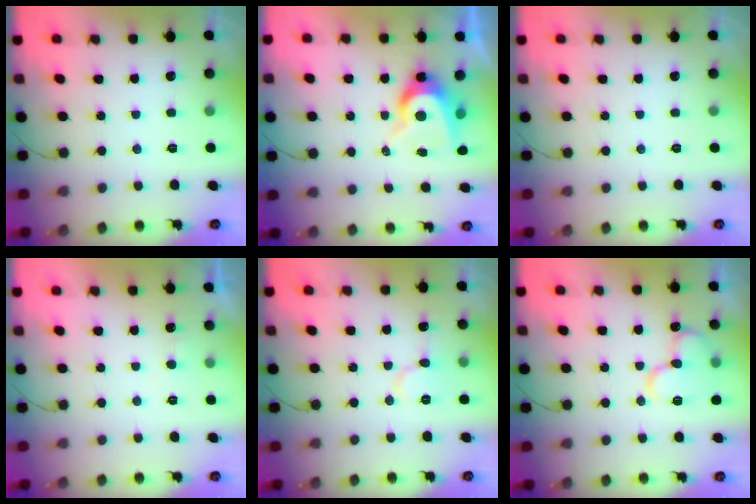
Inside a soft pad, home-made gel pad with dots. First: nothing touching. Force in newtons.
{"total": 8.4, "press": 8.4, "slide": 0.5}
{"total": 0.0}
{"total": 3.0, "press": 2.9, "slide": 0.4}
{"total": 6.7, "press": 6.7, "slide": 0.7}
{"total": 13.4, "press": 13.3, "slide": 1.7}